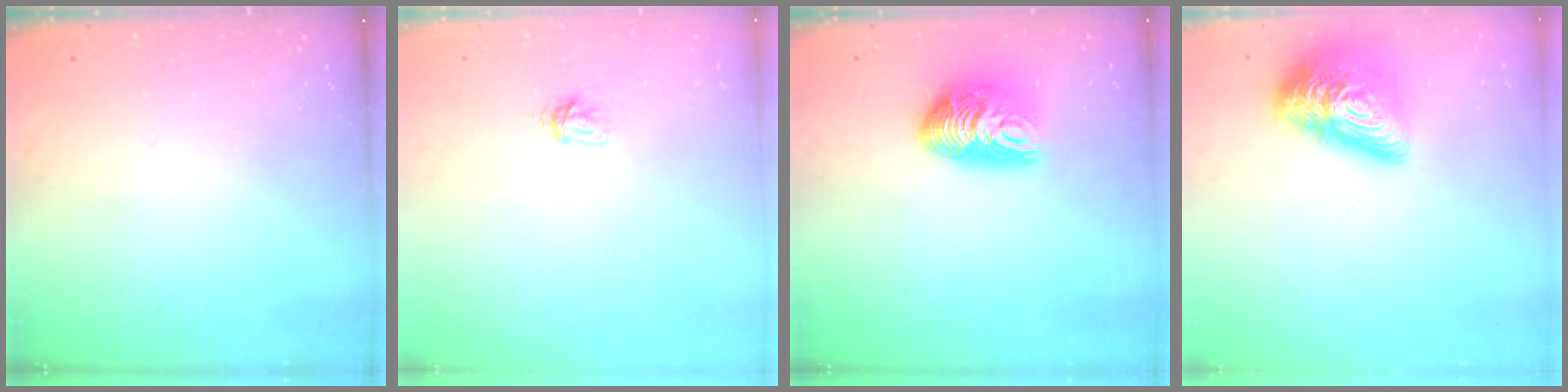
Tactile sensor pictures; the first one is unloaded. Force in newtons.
{"total": 3.6, "press": 3.6, "slide": 0.4}
{"total": 12.0, "press": 12.0, "slide": 0.6}
{"total": 19.5, "press": 19.5, "slide": 1.0}